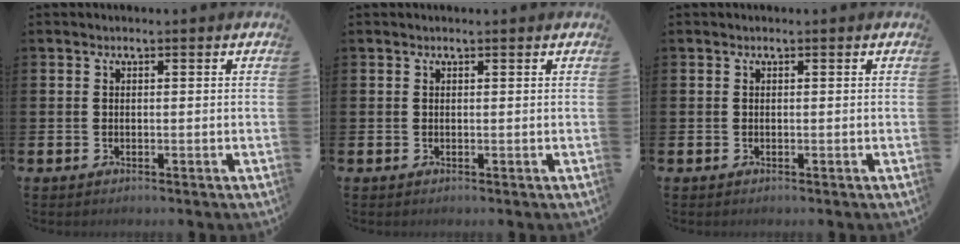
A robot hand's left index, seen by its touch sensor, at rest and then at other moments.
{"total": 0.0}
{"total": 0.0}